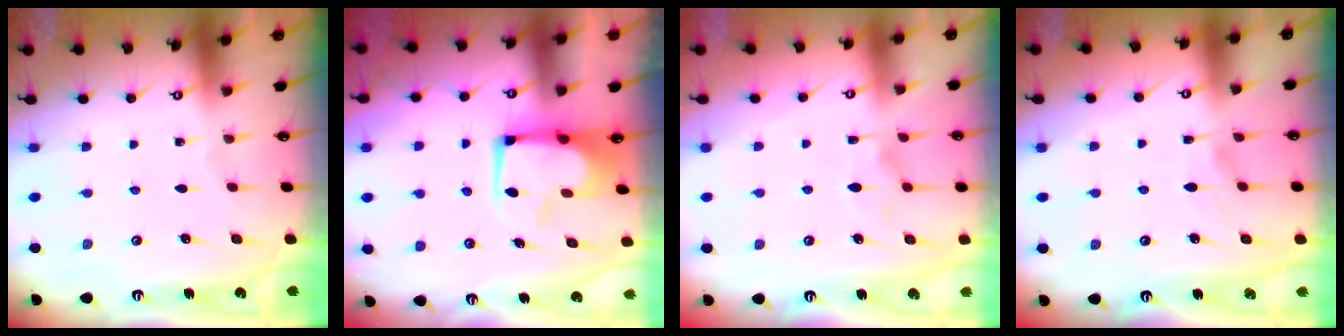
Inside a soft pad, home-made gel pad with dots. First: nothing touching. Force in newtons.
{"total": 2.9, "press": 2.8, "slide": 0.8}
{"total": 2.3, "press": 2.1, "slide": 0.9}
{"total": 4.1, "press": 4.1, "slide": 0.3}